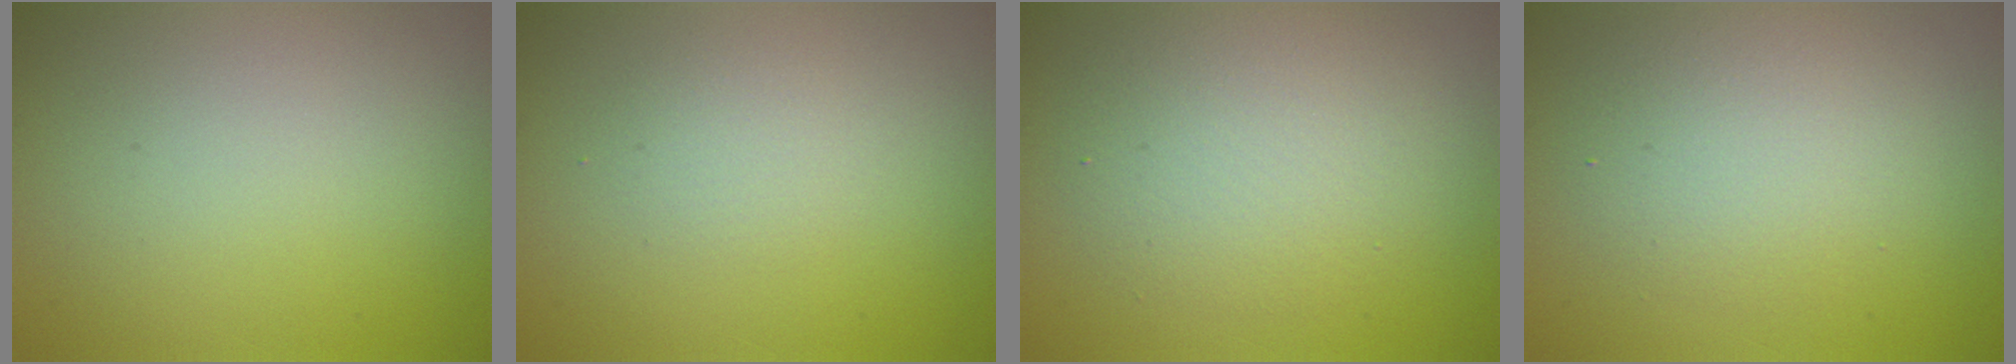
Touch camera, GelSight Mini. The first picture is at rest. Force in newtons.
{"total": 1.3, "press": 1.3, "slide": 0.1}
{"total": 4.4, "press": 4.4, "slide": 0.2}
{"total": 3.7, "press": 3.6, "slide": 0.3}